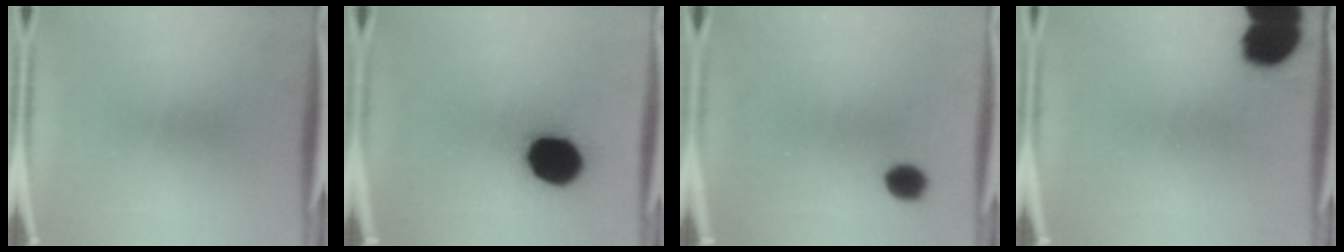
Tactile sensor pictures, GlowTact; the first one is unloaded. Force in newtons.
{"total": 18.0}
{"total": 4.2}
{"total": 13.5}